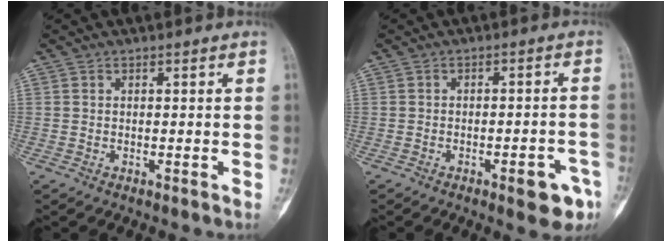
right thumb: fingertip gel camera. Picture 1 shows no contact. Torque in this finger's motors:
{"motor_torque": [1.10, 0.84, 0.77, -0.57, 0.28]}